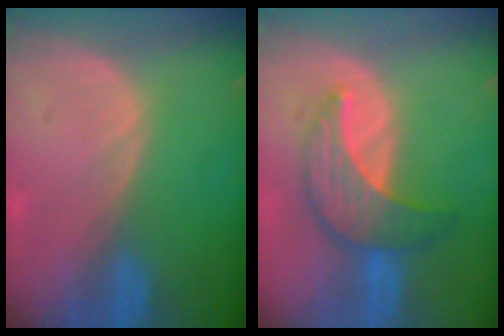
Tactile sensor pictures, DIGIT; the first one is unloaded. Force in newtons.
{"total": 7.1, "press": 7.1, "slide": 0.1}